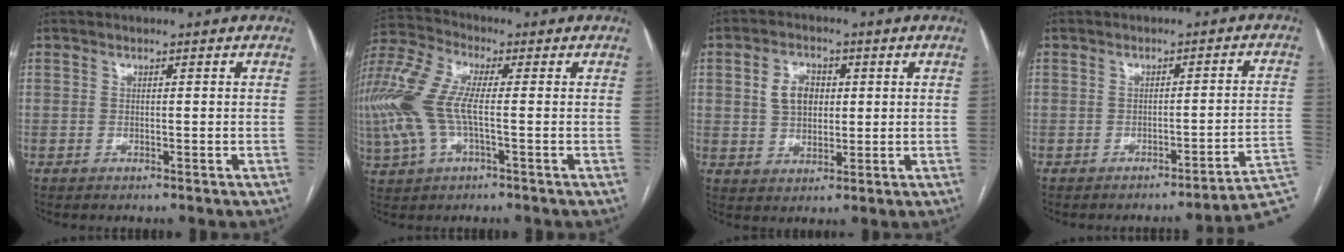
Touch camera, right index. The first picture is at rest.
{"total": 15.3, "force": [-1.0, 5.8, 14.1], "torque": [-0.352, 0.015, -0.023]}
{"total": 5.9, "force": [1.3, 4.1, 4.0], "torque": [-0.078, 0.012, 0.029]}
{"total": 6.7, "force": [-3.7, -0.2, 5.6], "torque": [-0.059, 0.017, -0.040]}